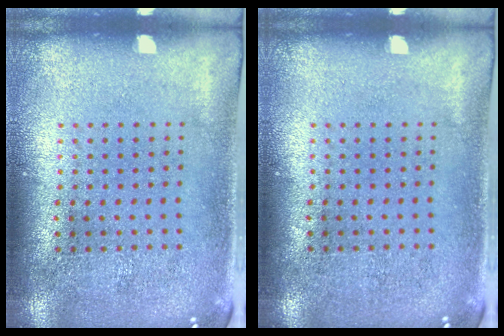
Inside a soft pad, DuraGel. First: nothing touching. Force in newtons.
{"total": 0.0}